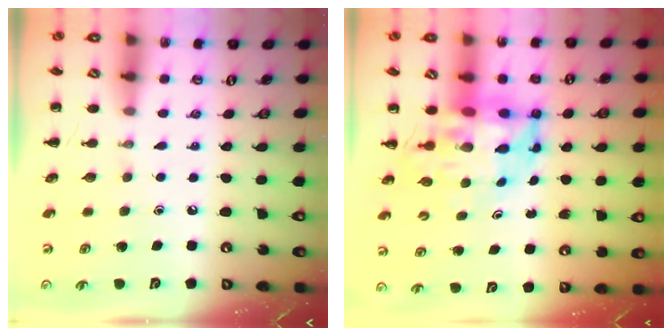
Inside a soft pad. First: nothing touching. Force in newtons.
{"total": 8.8, "press": 8.4, "slide": 2.3}